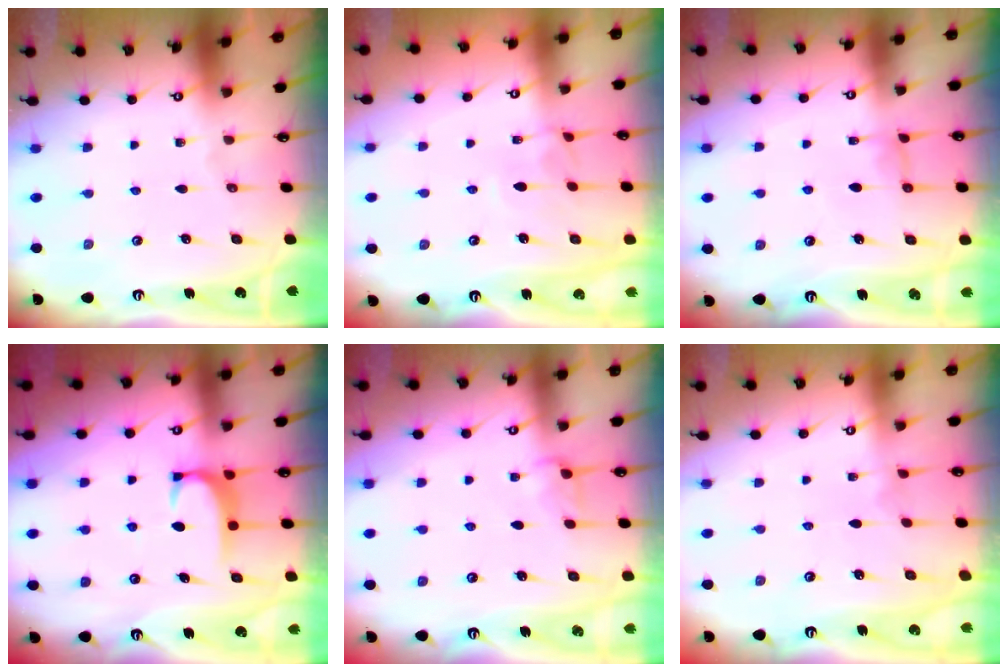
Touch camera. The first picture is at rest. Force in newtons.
{"total": 3.9, "press": 3.9, "slide": 0.2}
{"total": 1.5, "press": 1.4, "slide": 0.6}
{"total": 1.7, "press": 1.6, "slide": 0.5}
{"total": 2.1, "press": 2.0, "slide": 0.6}
{"total": 5.2, "press": 5.2, "slide": 0.2}